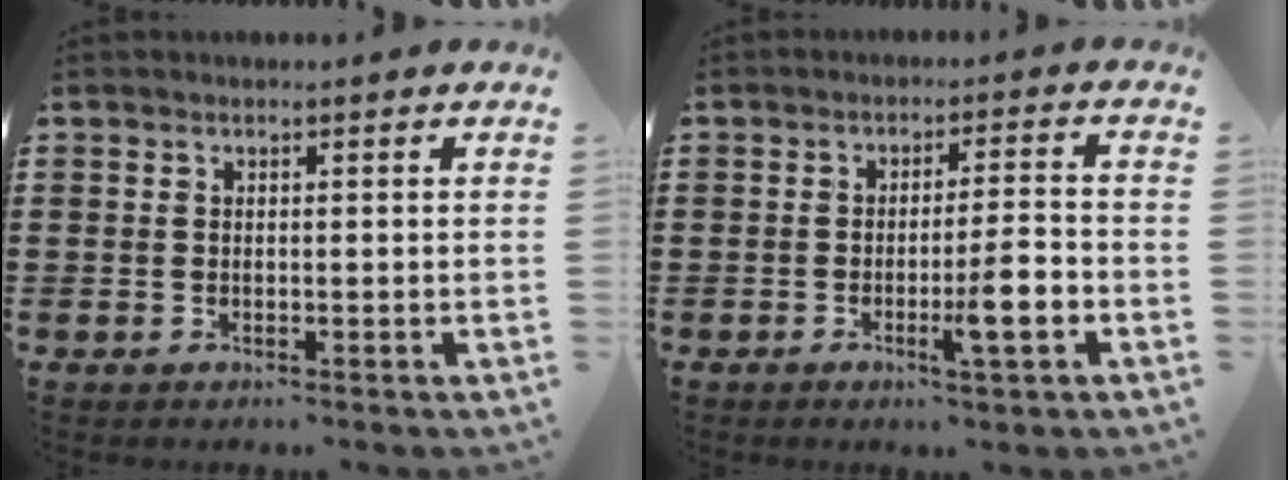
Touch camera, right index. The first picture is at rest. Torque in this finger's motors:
{"motor_torque": [1.30, -0.33, 0.30, 0.12]}